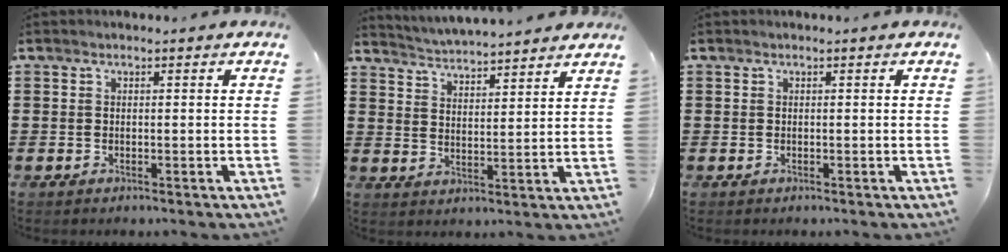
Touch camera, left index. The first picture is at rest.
{"total": 4.0, "force": [4.0, -0.5, -0.1], "torque": [-0.017, -0.027, 0.067]}
{"total": 0.0}